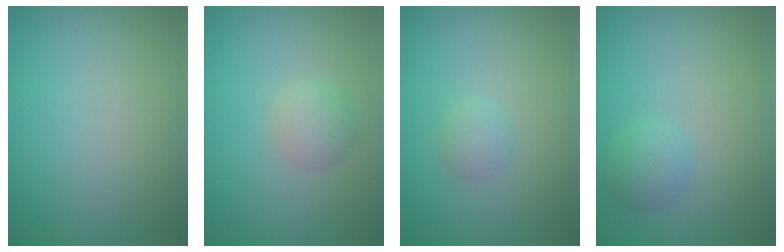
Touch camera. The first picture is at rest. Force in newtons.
{"total": 1.9, "press": 1.9, "slide": 0.1}
{"total": 1.3, "press": 1.3, "slide": 0.1}
{"total": 1.7, "press": 1.7, "slide": 0.1}